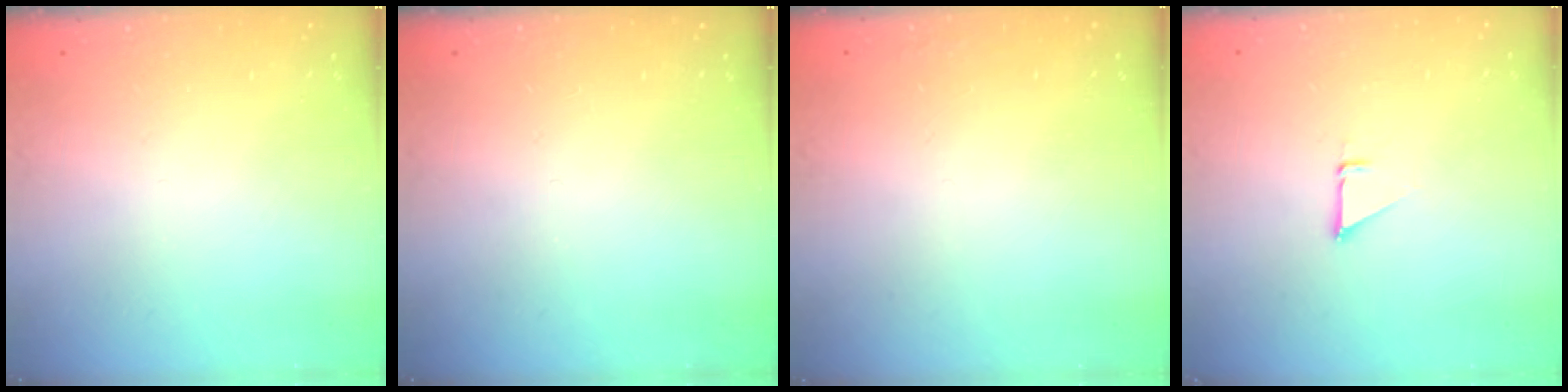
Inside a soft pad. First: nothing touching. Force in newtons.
{"total": 0.0}
{"total": 1.6, "press": 1.5, "slide": 0.1}
{"total": 1.5, "press": 1.5, "slide": 0.1}